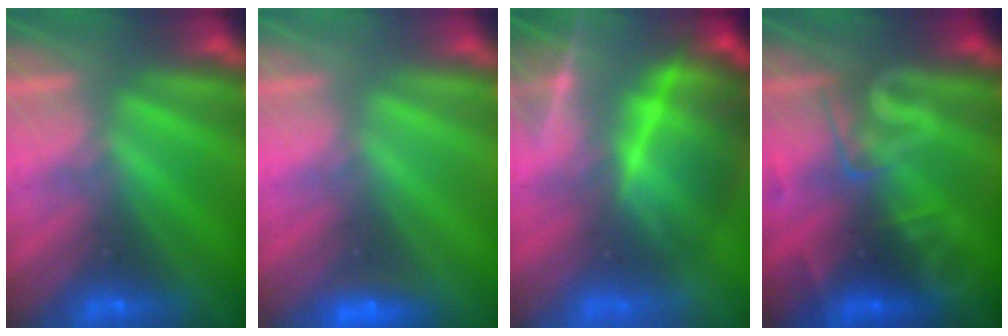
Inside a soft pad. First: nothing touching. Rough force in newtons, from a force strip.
{"total": 1.9}
{"total": 9.7}
{"total": 2.7}